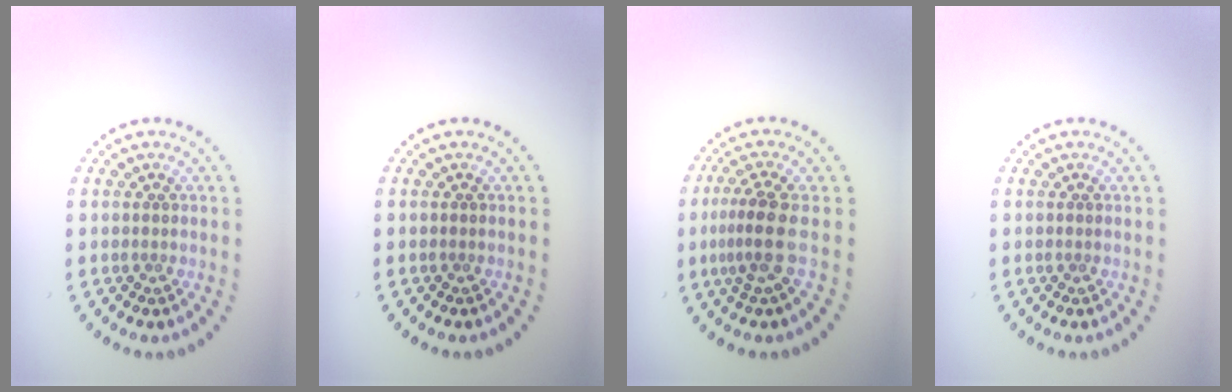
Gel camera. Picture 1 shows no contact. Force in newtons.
{"total": 0.0}
{"total": 2.8, "press": 2.0, "slide": 1.9}
{"total": 0.0}